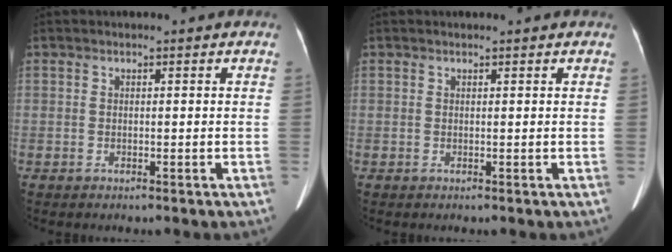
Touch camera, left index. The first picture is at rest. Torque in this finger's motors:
{"motor_torque": [-0.21, 0.23, -0.32, -0.04]}